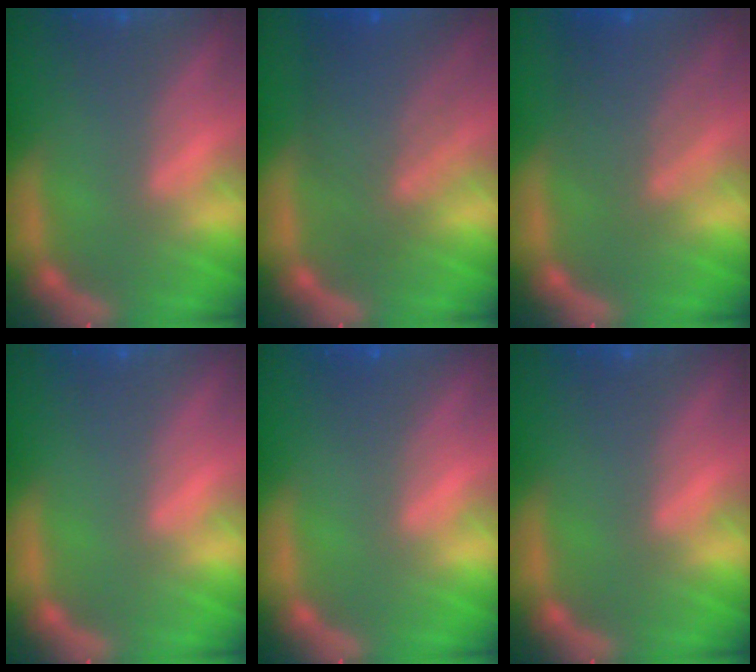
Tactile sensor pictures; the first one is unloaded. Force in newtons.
{"total": 6.6}
{"total": 5.0}
{"total": 0.0}
{"total": 1.0}
{"total": 0.0}